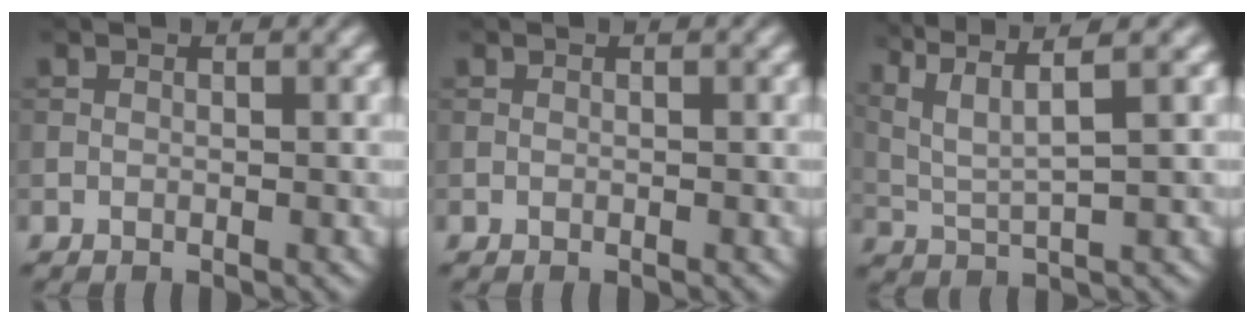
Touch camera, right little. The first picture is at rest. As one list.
[{"total": 0.0}, {"total": 7.1, "force": [4.5, 1.5, 5.3], "torque": [-0.106, 0.023, 0.068]}]